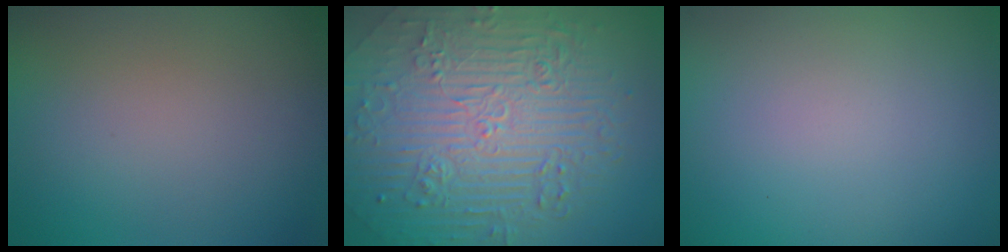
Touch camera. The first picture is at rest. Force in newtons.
{"total": 10.6, "press": 7.0, "slide": 7.9}
{"total": 0.0}